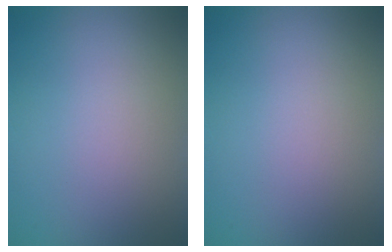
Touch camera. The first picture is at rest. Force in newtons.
{"total": 0.0}